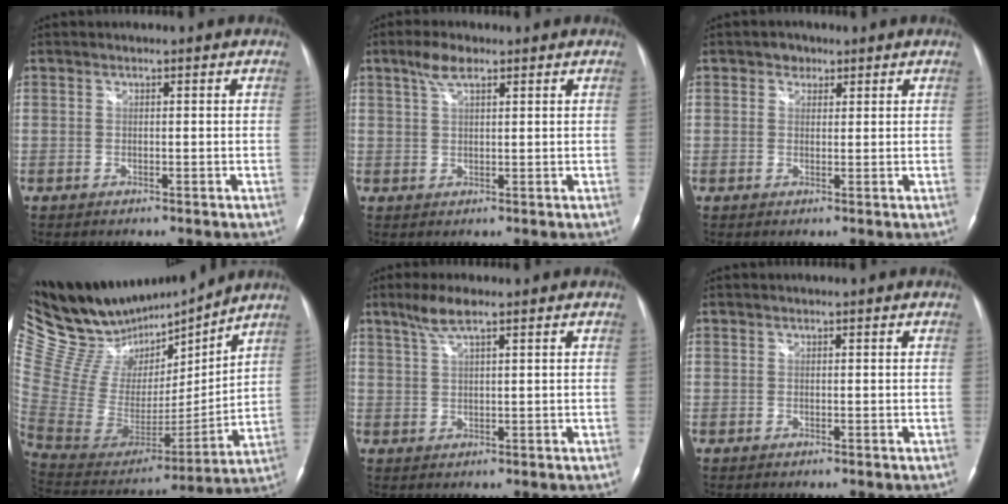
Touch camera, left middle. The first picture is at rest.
{"total": 3.6, "force": [2.3, 1.1, 2.5], "torque": [-0.057, 0.010, 0.048]}
{"total": 1.9, "force": [1.1, 1.5, 0.5], "torque": [-0.007, 0.002, 0.014]}
{"total": 24.5, "force": [21.9, 5.7, 9.4], "torque": [-0.176, -0.013, 0.382]}
{"total": 4.0, "force": [2.8, 0.3, 2.9], "torque": [-0.066, 0.007, 0.057]}
{"total": 0.0}